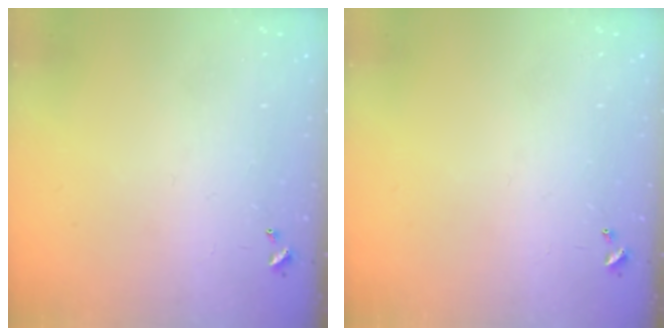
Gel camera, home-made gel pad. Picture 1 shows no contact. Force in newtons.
{"total": 0.0}